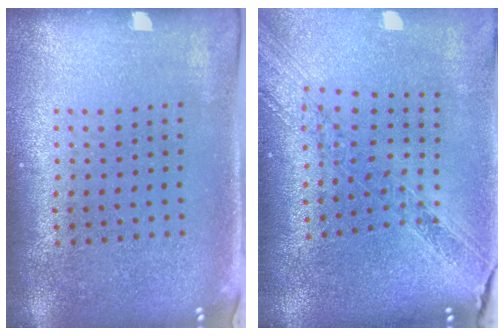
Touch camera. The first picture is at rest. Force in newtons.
{"total": 1.3, "press": 1.3, "slide": 0.4}